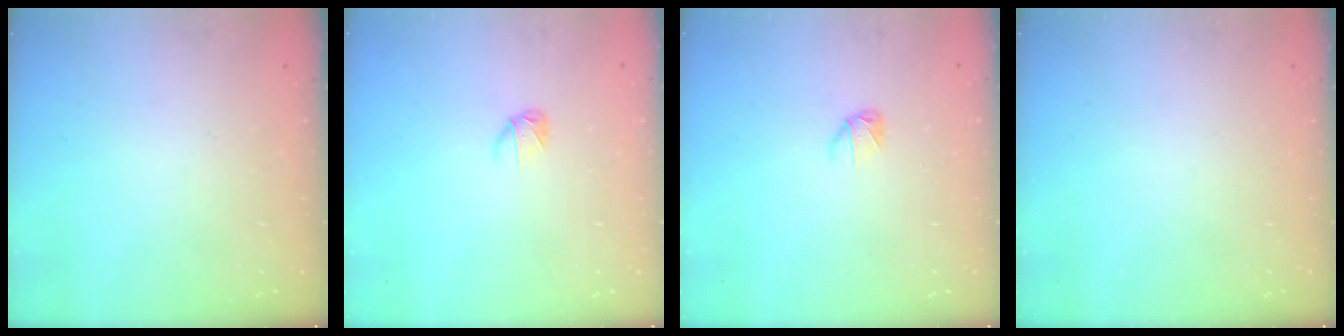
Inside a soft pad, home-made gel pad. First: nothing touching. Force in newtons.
{"total": 3.0, "press": 2.9, "slide": 0.7}
{"total": 3.0, "press": 2.9, "slide": 0.7}
{"total": 0.0}